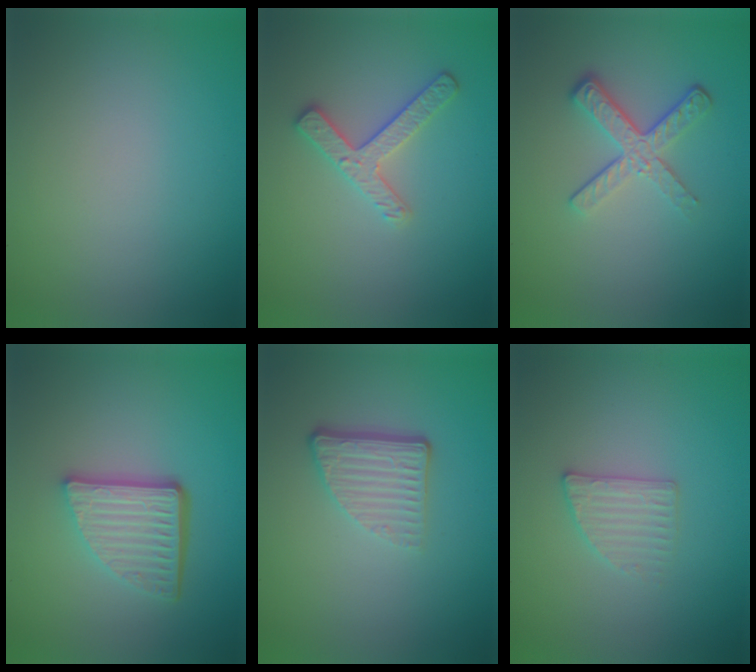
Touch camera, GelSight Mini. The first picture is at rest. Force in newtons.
{"total": 2.5, "press": 2.4, "slide": 0.8}
{"total": 3.7, "press": 2.6, "slide": 2.6}
{"total": 5.4, "press": 3.7, "slide": 3.9}
{"total": 3.8, "press": 2.5, "slide": 2.8}
{"total": 2.1, "press": 2.1, "slide": 0.4}